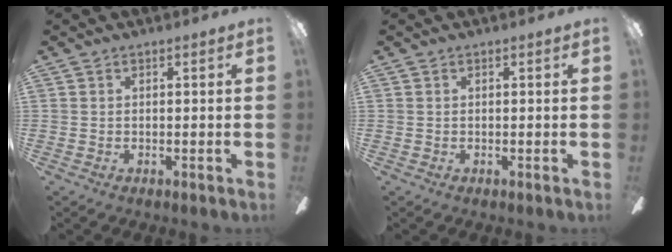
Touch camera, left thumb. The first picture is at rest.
{"total": 0.0}